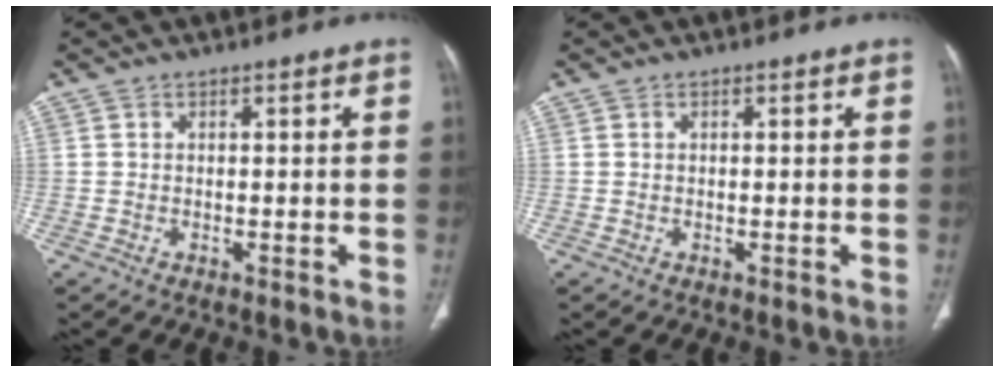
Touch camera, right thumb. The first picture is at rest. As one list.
[{"total": 0.0}]